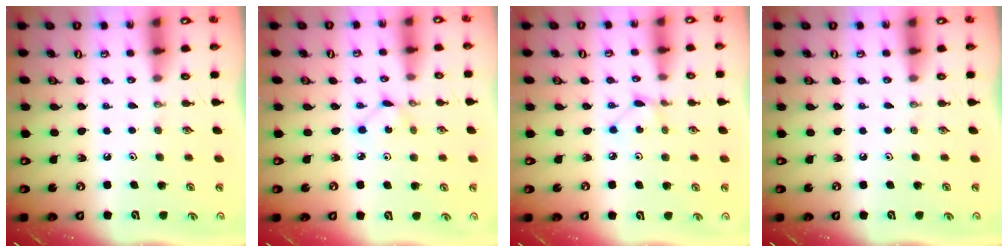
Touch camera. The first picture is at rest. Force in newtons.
{"total": 2.2, "press": 2.2, "slide": 0.3}
{"total": 1.5, "press": 1.5, "slide": 0.1}
{"total": 0.0}